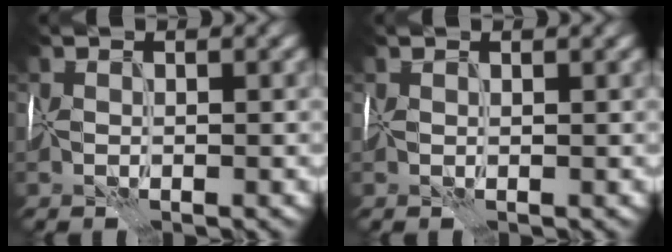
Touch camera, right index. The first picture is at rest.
{"total": 0.5, "force": [0.5, 0.0, 0.3], "torque": [-0.006, 0.001, 0.008]}